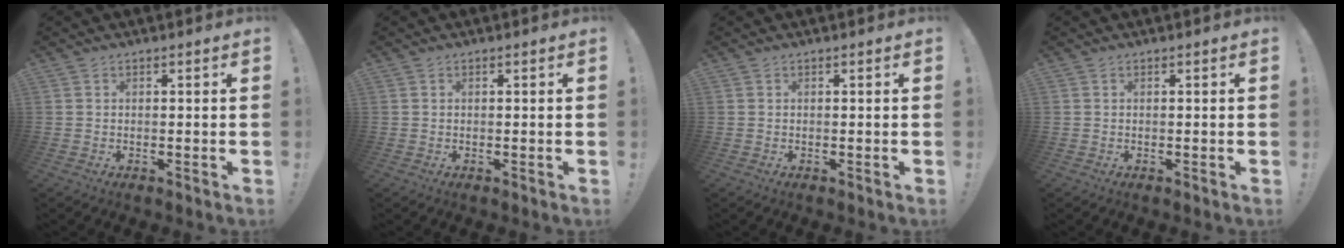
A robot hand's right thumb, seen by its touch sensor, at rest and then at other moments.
{"total": 0.0}
{"total": 0.0}
{"total": 0.0}